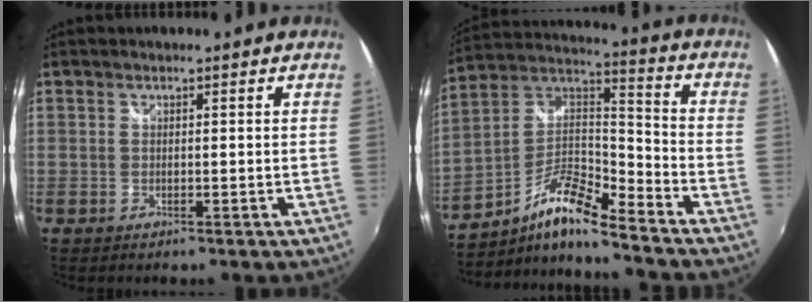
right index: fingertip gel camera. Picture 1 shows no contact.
{"total": 12.7, "force": [-8.9, 2.1, 8.8], "torque": [-0.174, 0.005, -0.176]}